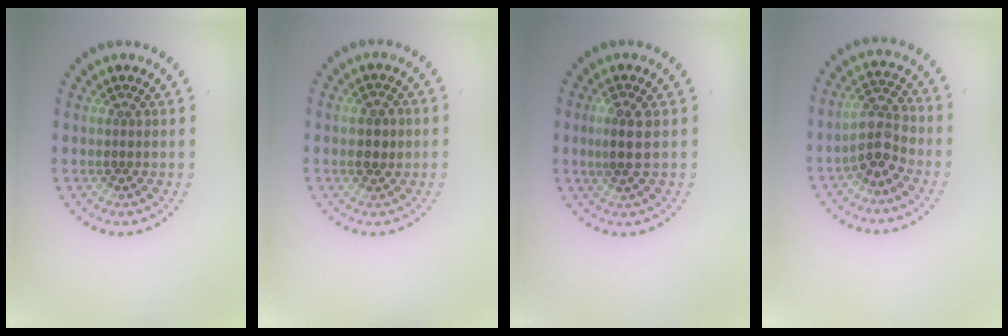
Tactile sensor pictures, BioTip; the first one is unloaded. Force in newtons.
{"total": 1.6, "press": 1.6, "slide": 0.1}
{"total": 2.4, "press": 2.2, "slide": 1.0}
{"total": 3.2, "press": 2.8, "slide": 1.5}